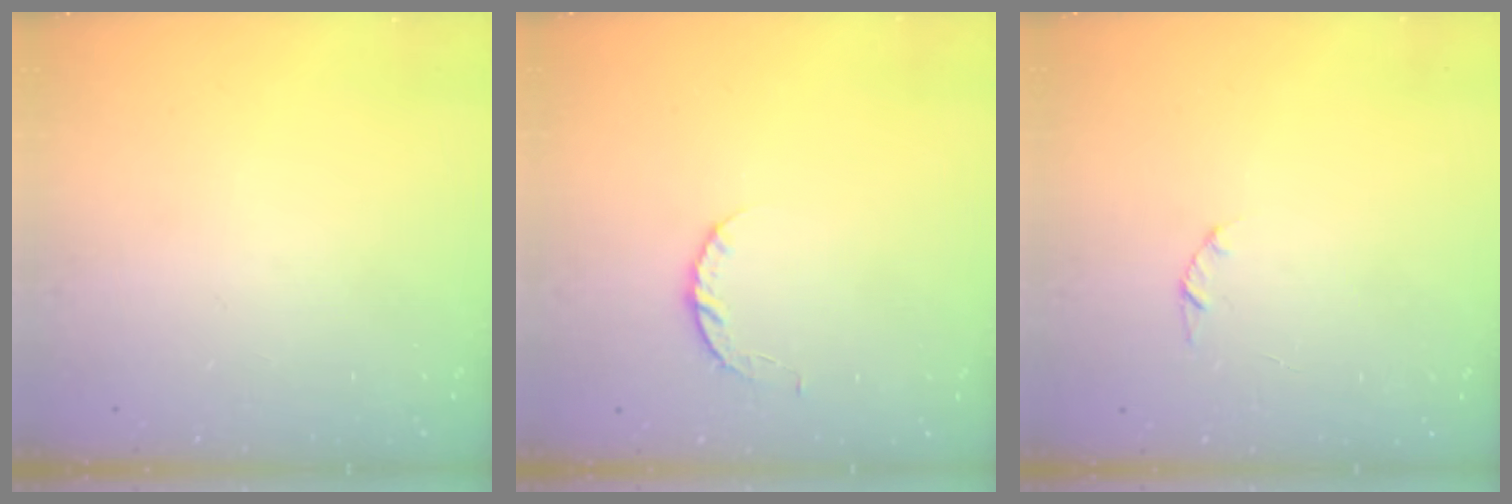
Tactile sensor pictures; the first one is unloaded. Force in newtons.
{"total": 3.9, "press": 3.9, "slide": 0.6}
{"total": 1.4, "press": 1.4, "slide": 0.3}